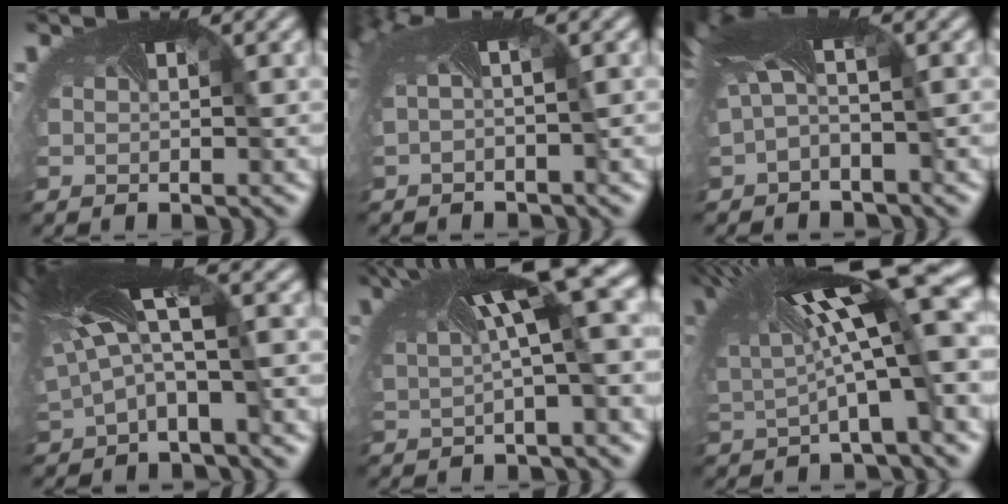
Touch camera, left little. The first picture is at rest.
{"total": 5.8, "force": [1.0, 2.5, 5.1], "torque": [-0.119, 0.012, 0.023]}
{"total": 5.6, "force": [1.5, 2.4, 4.9], "torque": [-0.135, 0.005, 0.031]}
{"total": 7.6, "force": [2.3, 2.9, 6.6], "torque": [-0.171, 0.004, 0.042]}
{"total": 10.5, "force": [4.0, 3.3, 9.1], "torque": [-0.162, 0.012, 0.075]}
{"total": 13.4, "force": [4.1, 3.7, 12.3], "torque": [-0.231, 0.008, 0.073]}